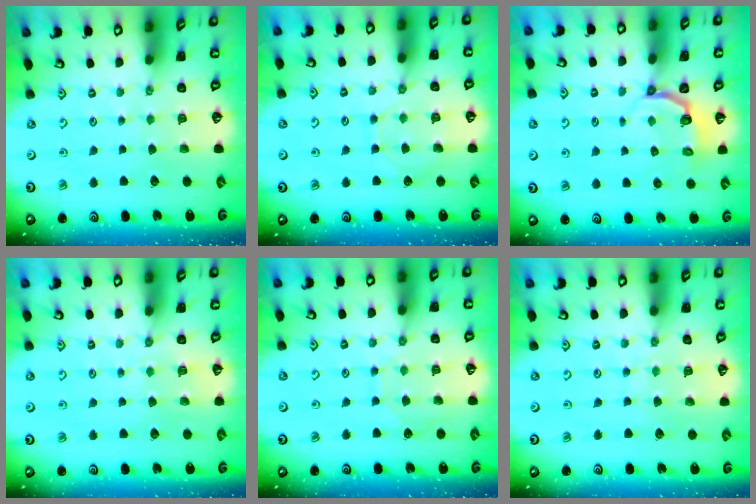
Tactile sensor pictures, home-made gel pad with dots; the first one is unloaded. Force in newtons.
{"total": 7.0, "press": 6.9, "slide": 0.7}
{"total": 3.6, "press": 2.6, "slide": 2.5}
{"total": 4.0, "press": 4.0, "slide": 0.8}
{"total": 7.8, "press": 7.8, "slide": 0.6}
{"total": 7.8, "press": 7.7, "slide": 0.7}